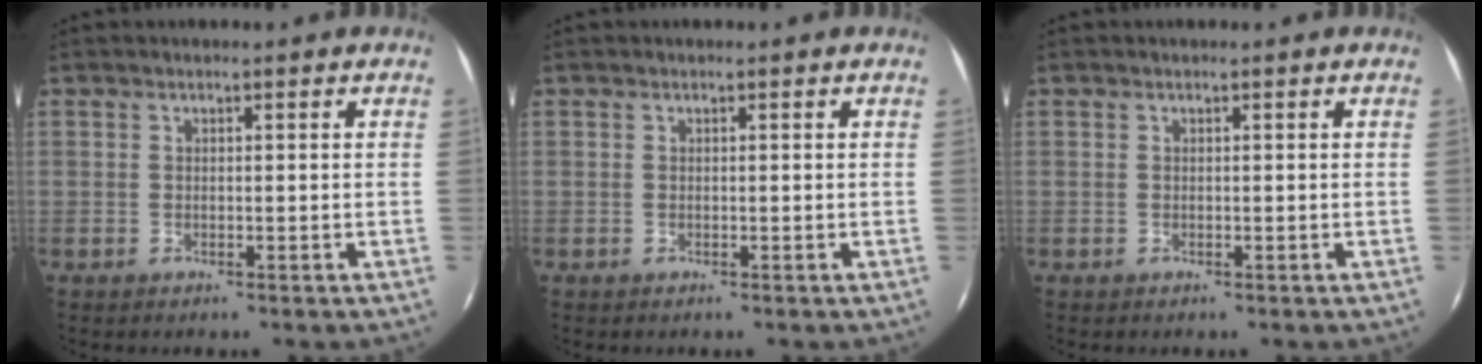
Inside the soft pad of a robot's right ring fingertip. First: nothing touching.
{"total": 0.0}
{"total": 0.0}